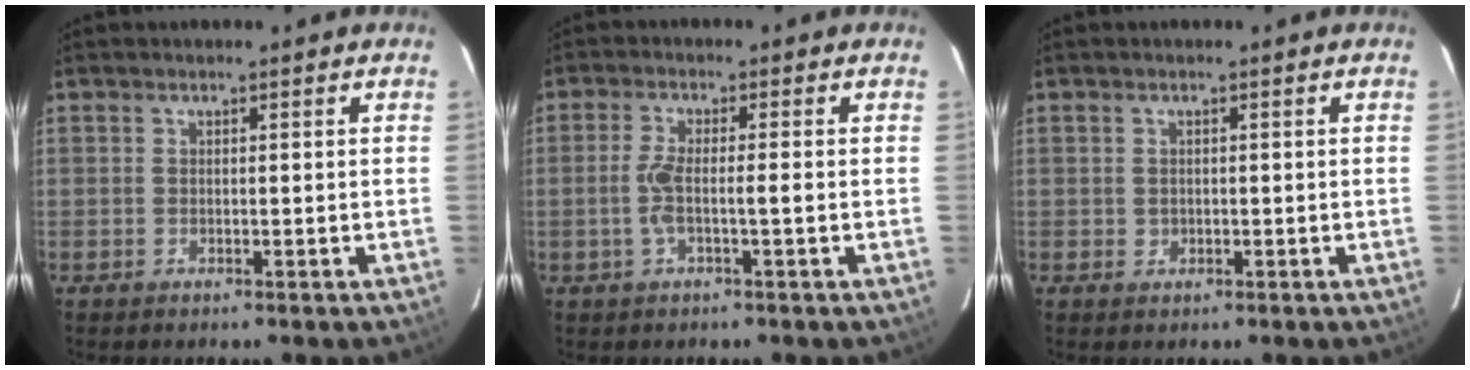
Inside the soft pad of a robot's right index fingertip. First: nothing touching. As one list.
[{"total": 3.9, "force": [-0.9, 0.3, 3.8], "torque": [-0.081, 0.007, -0.016]}, {"total": 0.7, "force": [-0.1, 0.6, 0.4], "torque": [-0.010, -0.001, 0.001]}]